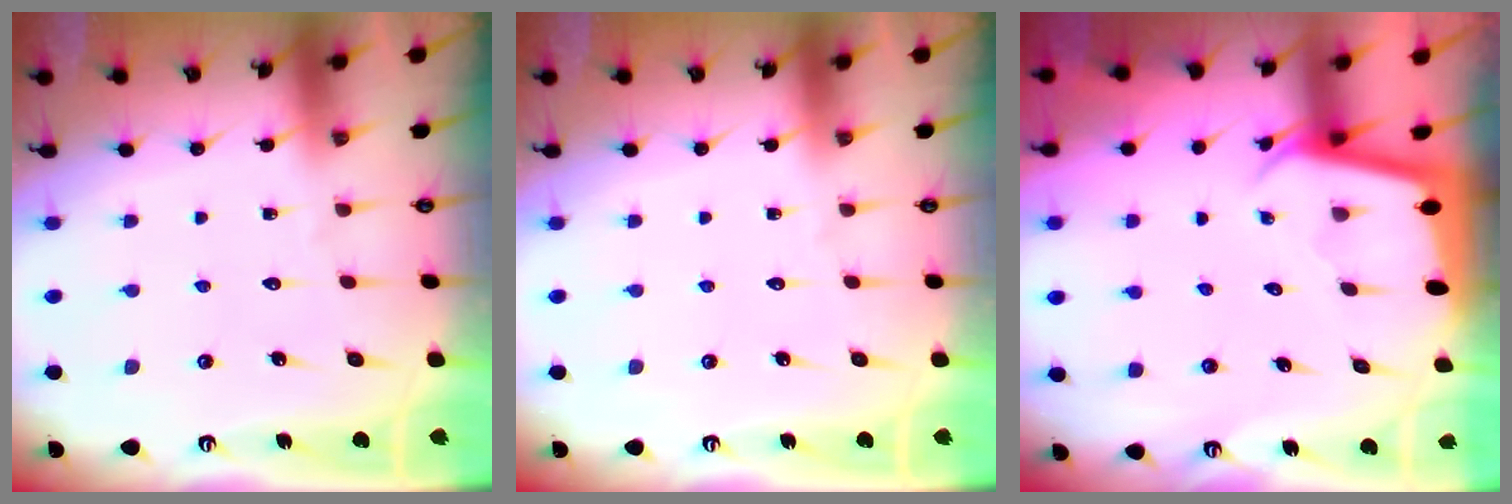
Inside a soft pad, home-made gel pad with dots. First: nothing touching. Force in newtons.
{"total": 0.0}
{"total": 2.0, "press": 2.0, "slide": 0.1}